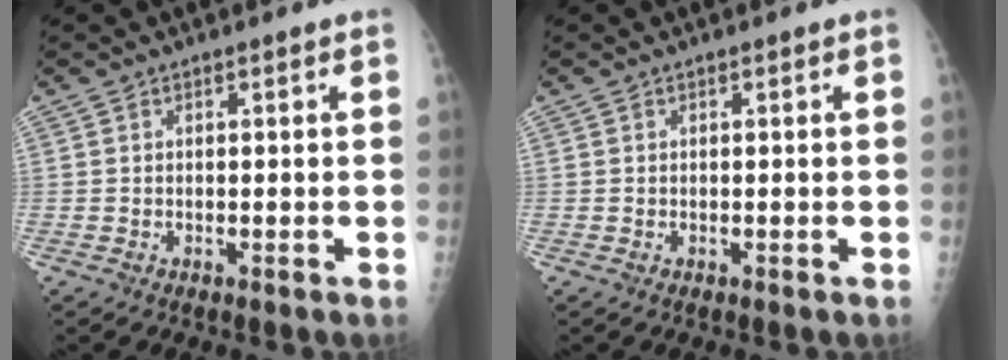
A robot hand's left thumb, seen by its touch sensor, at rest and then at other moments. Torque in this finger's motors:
{"motor_torque": [-0.02, 0.07, -0.15, -0.10, 0.01]}